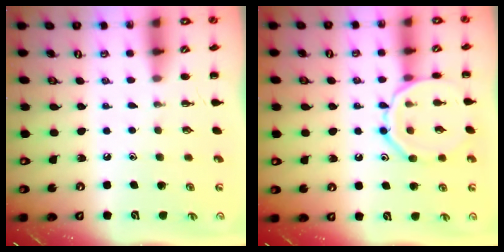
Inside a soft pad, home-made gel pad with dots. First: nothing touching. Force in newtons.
{"total": 12.6, "press": 12.6, "slide": 0.5}